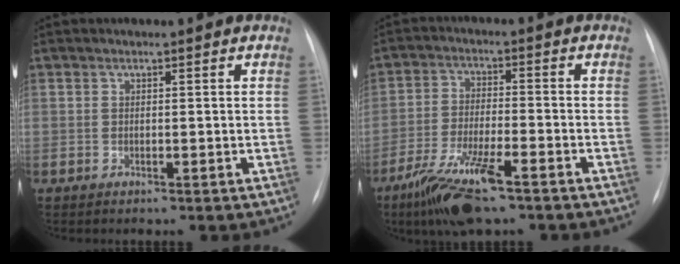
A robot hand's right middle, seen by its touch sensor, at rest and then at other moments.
{"total": 10.5, "force": [-6.8, 1.7, 7.9], "torque": [-0.161, -0.024, -0.121]}